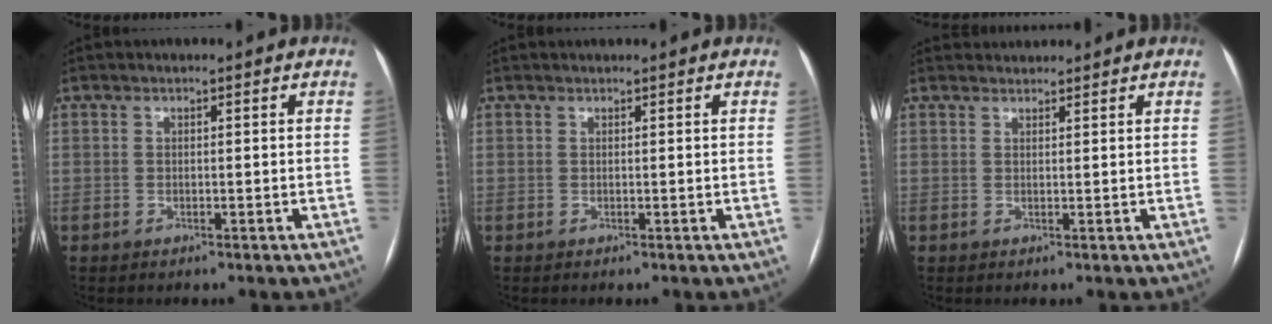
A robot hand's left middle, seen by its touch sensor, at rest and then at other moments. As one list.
[{"total": 0.8, "force": [0.8, 0.1, 0.1], "torque": [-0.004, 0.018, 0.018]}, {"total": 2.3, "force": [2.3, 0.4, -0.1], "torque": [-0.002, 0.025, 0.041]}]